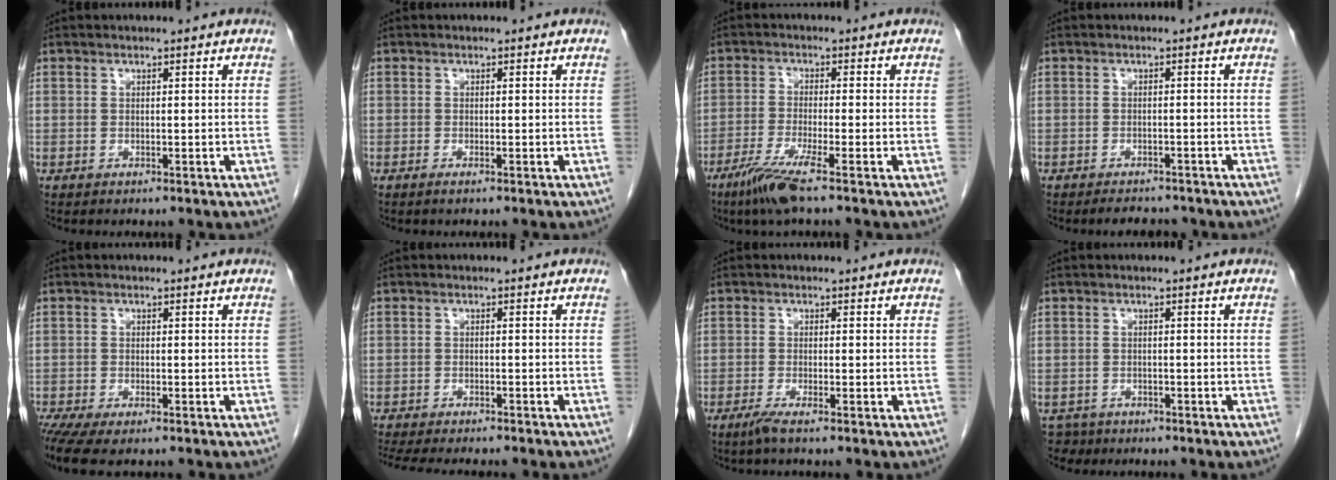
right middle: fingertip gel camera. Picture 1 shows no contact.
{"total": 0.6, "force": [-0.4, -0.1, 0.4], "torque": [-0.011, -0.001, -0.007]}
{"total": 5.7, "force": [-3.7, -0.5, 4.3], "torque": [-0.089, -0.018, -0.078]}
{"total": 3.5, "force": [-3.1, 1.3, 1.0], "torque": [-0.018, -0.003, -0.040]}
{"total": 5.8, "force": [-4.4, 1.2, 3.5], "torque": [-0.059, -0.016, -0.072]}
{"total": 12.0, "force": [-10.4, 2.0, 5.6], "torque": [-0.090, -0.017, -0.141]}
{"total": 1.9, "force": [-1.3, -0.2, 1.3], "torque": [-0.035, -0.006, -0.031]}
{"total": 2.3, "force": [-1.8, 1.4, -0.4], "torque": [-0.001, 0.002, -0.030]}